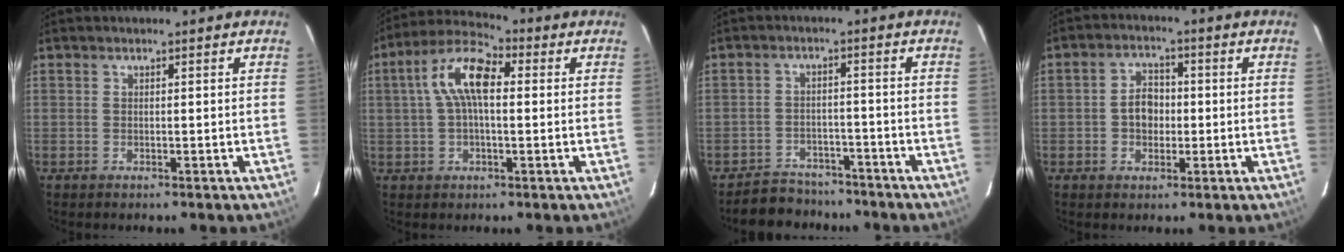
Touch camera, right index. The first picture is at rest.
{"total": 10.0, "force": [1.5, 4.3, 8.9], "torque": [-0.175, 0.028, 0.022]}
{"total": 8.0, "force": [-7.2, 3.5, 0.5], "torque": [-0.028, 0.014, -0.100]}
{"total": 5.0, "force": [-0.5, 3.9, 3.1], "torque": [-0.056, 0.015, -0.005]}